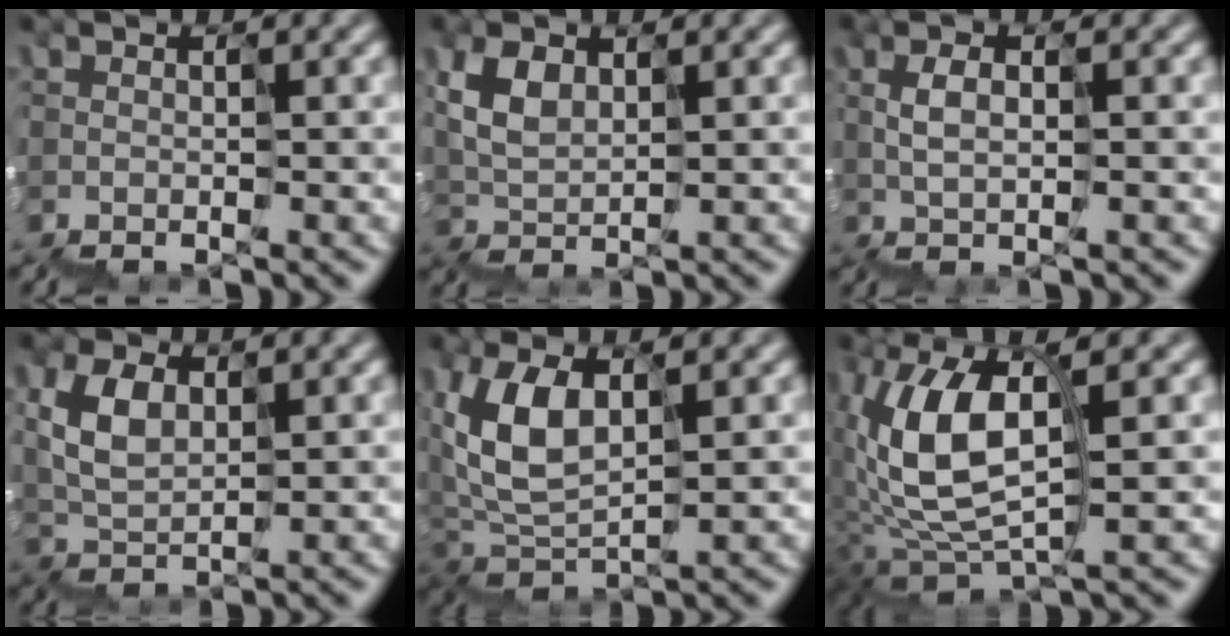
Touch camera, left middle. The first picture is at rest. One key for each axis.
{"total": 2.1, "fx": 1.6, "fy": 1.0, "fz": 0.9, "tx": -0.054, "ty": 0.020, "tz": 0.032}
{"total": 1.2, "fx": 0.5, "fy": 0.1, "fz": 1.0, "tx": -0.041, "ty": 0.012, "tz": 0.010}
{"total": 2.1, "fx": 1.8, "fy": 0.9, "fz": 0.6, "tx": -0.045, "ty": 0.018, "tz": 0.038}
{"total": 4.1, "fx": 2.2, "fy": 2.4, "fz": 2.5, "tx": -0.085, "ty": 0.018, "tz": 0.042}
{"total": 7.1, "fx": 1.5, "fy": 3.4, "fz": 6.1, "tx": -0.160, "ty": 0.016, "tz": 0.025}